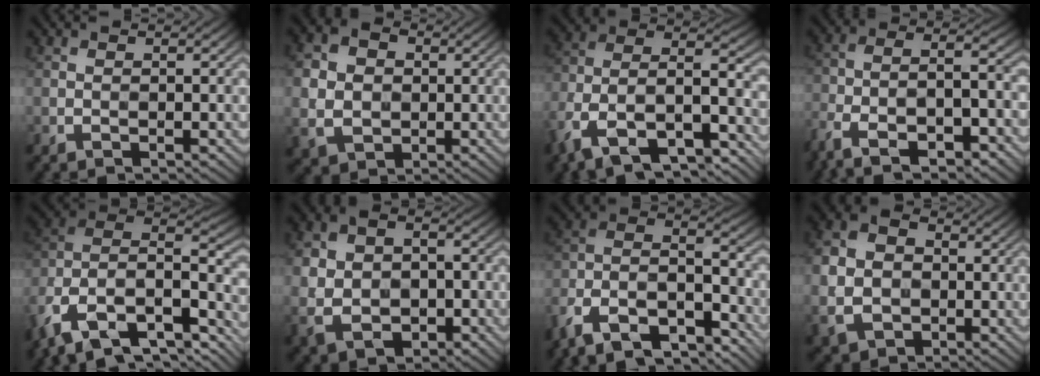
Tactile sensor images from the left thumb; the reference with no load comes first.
{"total": 6.5, "force": [0.0, 5.6, 3.5], "torque": [-0.101, -0.003, -0.004]}
{"total": 16.0, "force": [-10.1, 7.4, 10.0], "torque": [-0.231, -0.031, -0.163]}
{"total": 12.1, "force": [-8.1, 4.2, 8.0], "torque": [-0.165, -0.022, -0.145]}
{"total": 17.1, "force": [-9.2, 9.8, 10.5], "torque": [-0.254, -0.022, -0.143]}
{"total": 8.9, "force": [-1.8, 6.7, 5.6], "torque": [-0.121, -0.026, -0.030]}
{"total": 15.9, "force": [-12.1, 6.4, 8.1], "torque": [-0.204, -0.022, -0.198]}
{"total": 7.4, "force": [-0.9, 6.0, 4.1], "torque": [-0.115, -0.013, -0.025]}